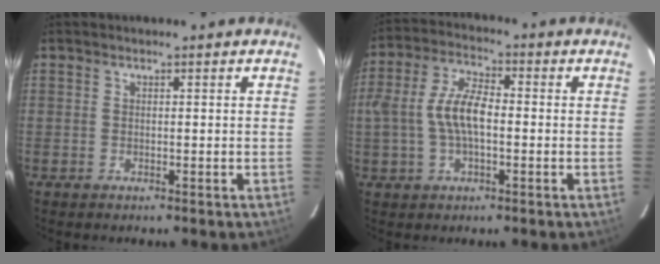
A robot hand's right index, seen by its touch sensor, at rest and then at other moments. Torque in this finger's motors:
{"motor_torque": [0.46, -0.09, 0.66, 0.15]}